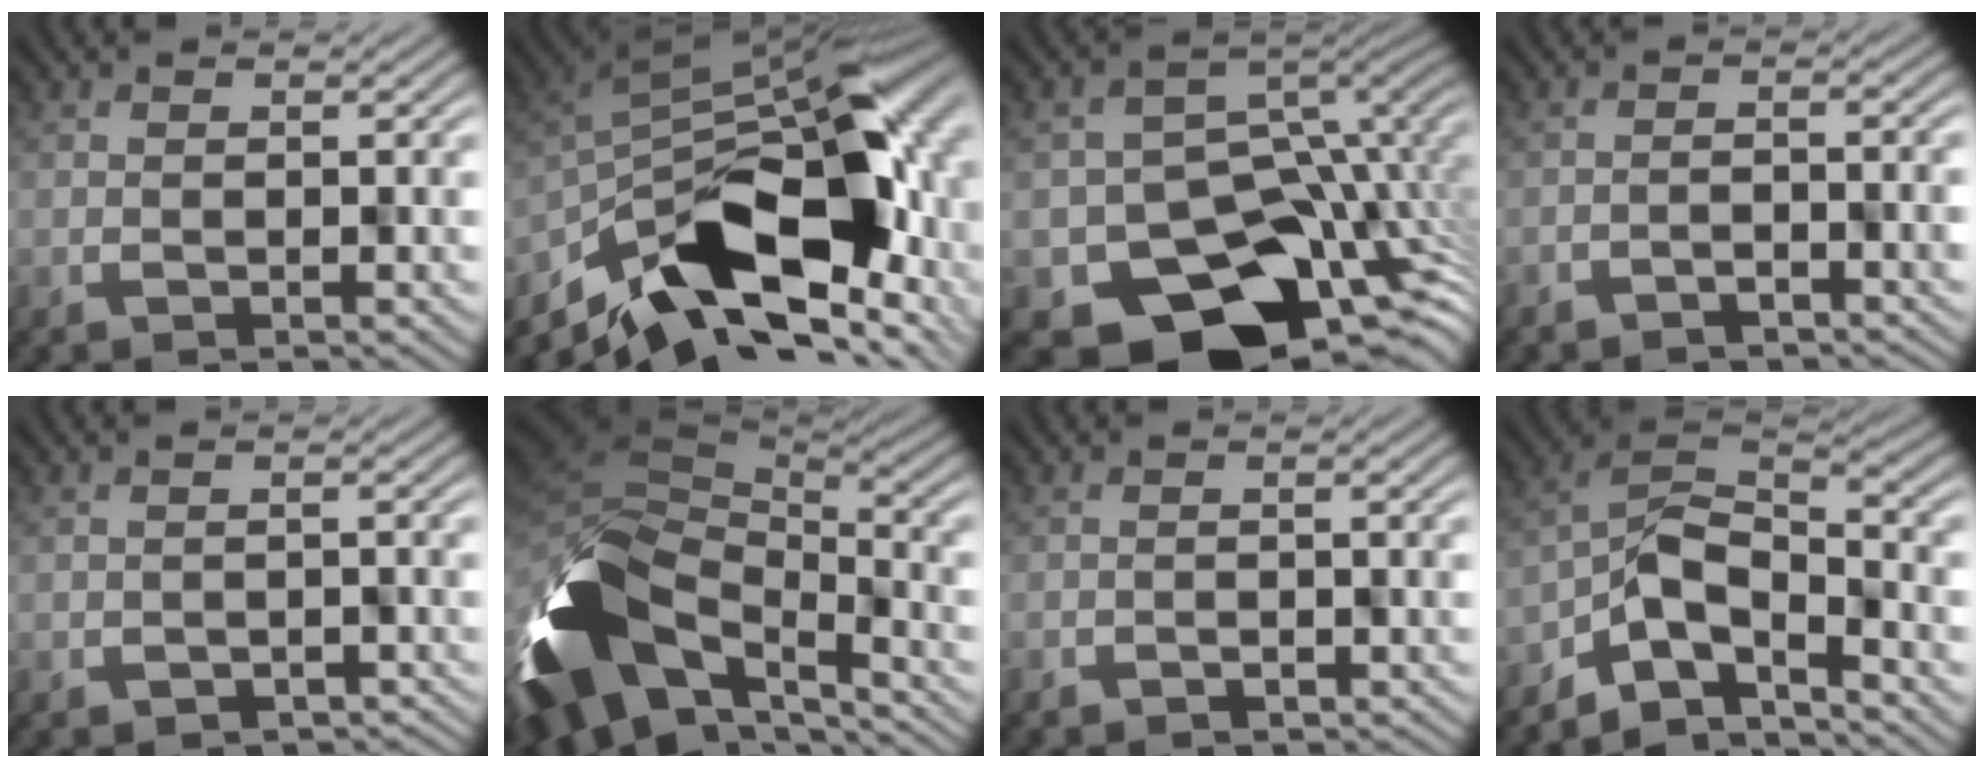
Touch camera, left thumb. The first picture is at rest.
{"total": 15.2, "force": [-5.4, 8.6, 11.3], "torque": [-0.214, -0.025, -0.086]}
{"total": 14.2, "force": [-5.7, 11.3, 6.4], "torque": [-0.099, -0.065, -0.066]}
{"total": 1.7, "force": [-1.6, 0.3, 0.4], "torque": [-0.008, 0.000, -0.024]}
{"total": 1.9, "force": [-1.7, 0.9, 0.1], "torque": [-0.003, -0.006, -0.015]}
{"total": 15.8, "force": [-4.7, 10.8, 10.6], "torque": [-0.258, -0.056, -0.058]}
{"total": 1.4, "force": [-1.3, 0.4, -0.4], "torque": [0.002, -0.005, -0.014]}
{"total": 8.3, "force": [-5.0, 4.2, 5.1], "torque": [-0.098, -0.011, -0.105]}